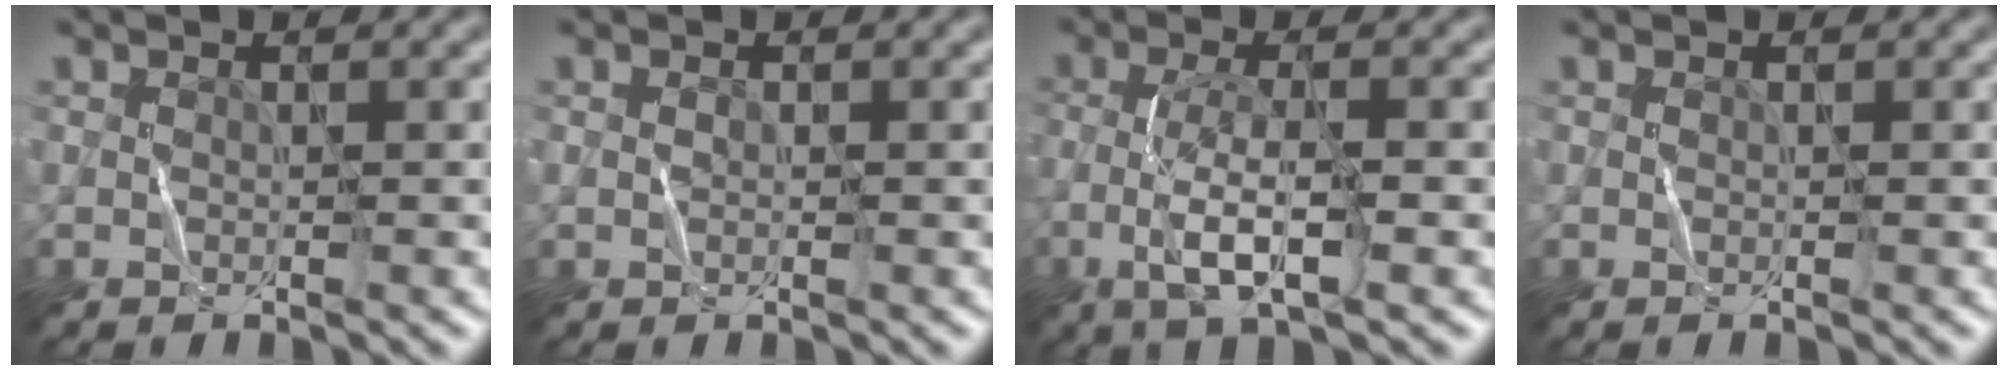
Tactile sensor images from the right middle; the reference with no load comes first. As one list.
[{"total": 0.5, "force": [0.0, 0.4, 0.4], "torque": [-0.007, 0.001, 0.001]}, {"total": 4.8, "force": [-1.6, 1.1, 4.4], "torque": [-0.087, 0.003, -0.035]}, {"total": 0.0}]